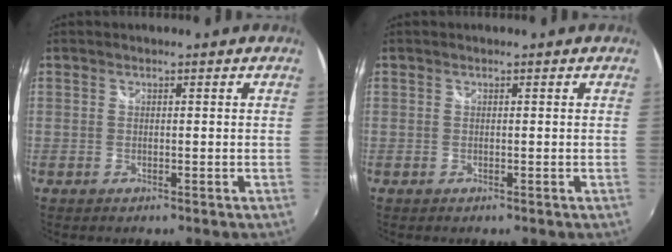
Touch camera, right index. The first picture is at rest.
{"total": 0.0}